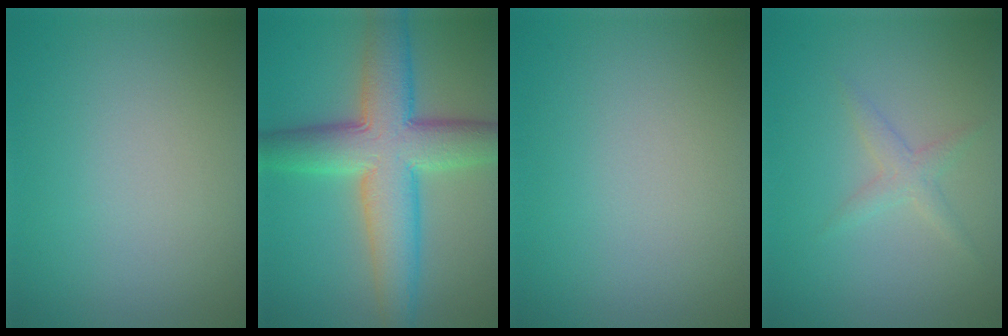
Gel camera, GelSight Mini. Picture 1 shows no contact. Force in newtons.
{"total": 9.5, "press": 9.5, "slide": 0.0}
{"total": 0.0}
{"total": 1.5, "press": 1.5, "slide": 0.1}